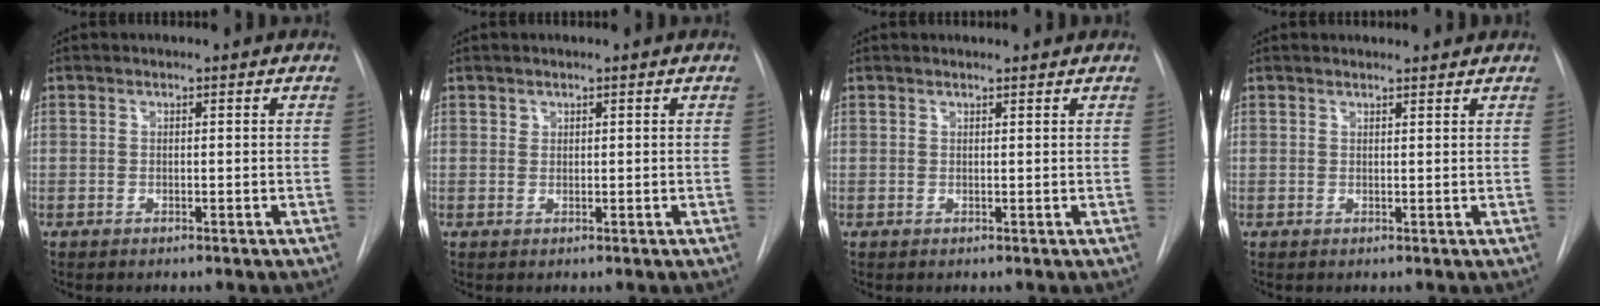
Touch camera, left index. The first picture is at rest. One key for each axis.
{"total": 0.6, "fx": 0.5, "fy": 0.3, "fz": 0.0, "tx": 0.005, "ty": -0.002, "tz": 0.006}
{"total": 2.2, "fx": 2.2, "fy": 0.3, "fz": 0.3, "tx": -0.011, "ty": 0.015, "tz": 0.027}
{"total": 3.4, "fx": 3.3, "fy": 0.6, "fz": 0.5, "tx": -0.011, "ty": 0.014, "tz": 0.039}